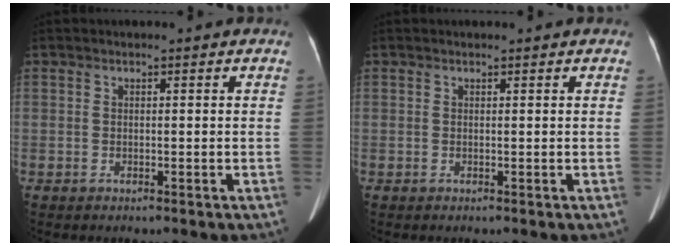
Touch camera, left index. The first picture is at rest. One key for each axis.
{"total": 0.6, "fx": 0.6, "fy": 0.0, "fz": 0.1, "tx": -0.008, "ty": 0.009, "tz": 0.012}